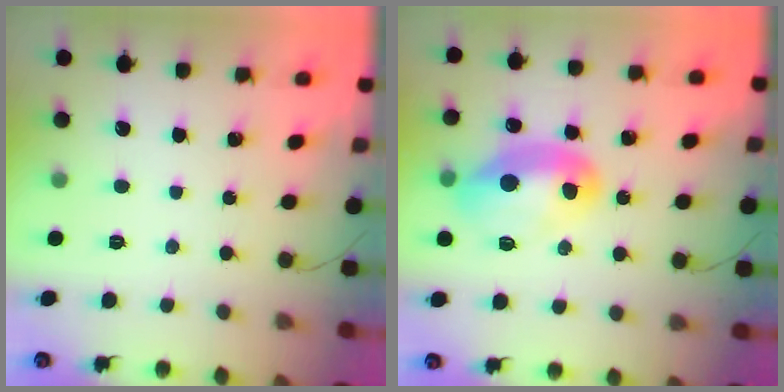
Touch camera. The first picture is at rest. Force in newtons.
{"total": 17.6, "press": 14.3, "slide": 10.2}